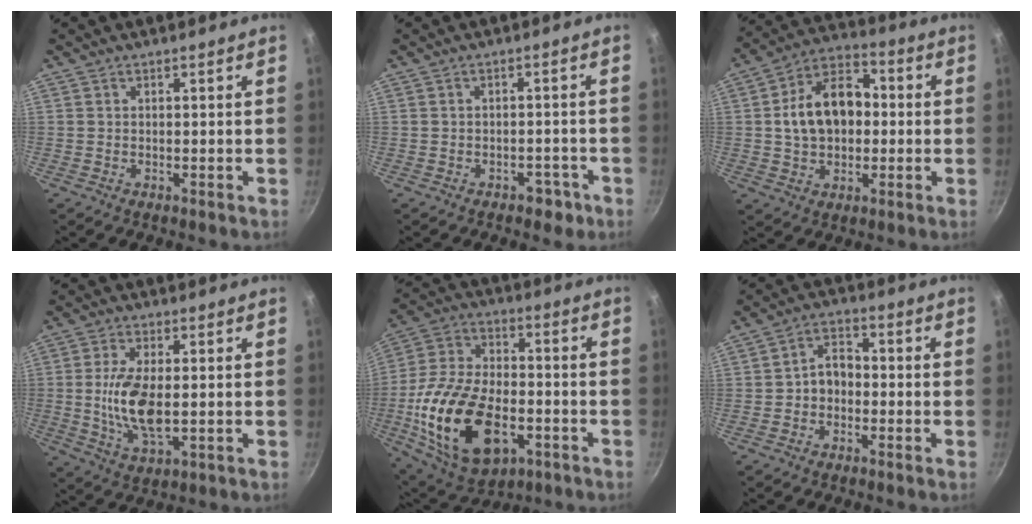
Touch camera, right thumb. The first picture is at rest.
{"total": 3.6, "force": [-2.2, 2.3, 1.7], "torque": [-0.003, 0.026, -0.013]}
{"total": 14.7, "force": [0.4, 10.3, 10.5], "torque": [-0.145, 0.031, -0.003]}
{"total": 10.7, "force": [-0.4, 4.9, 9.5], "torque": [-0.191, -0.008, -0.007]}
{"total": 24.6, "force": [-7.0, 14.3, 18.7], "torque": [-0.350, 0.020, -0.112]}
{"total": 5.5, "force": [-1.1, 4.1, 3.4], "torque": [-0.032, 0.025, -0.027]}